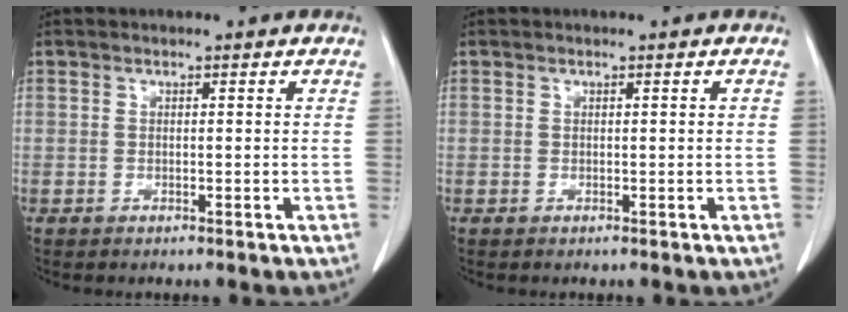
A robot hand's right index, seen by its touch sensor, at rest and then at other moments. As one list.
[{"total": 0.0}]